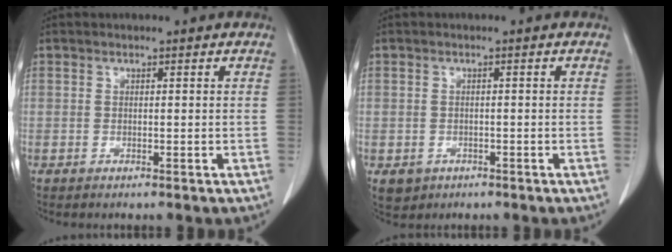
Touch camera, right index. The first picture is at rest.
{"total": 2.8, "force": [-1.3, 2.4, 0.6], "torque": [-0.008, 0.002, -0.013]}